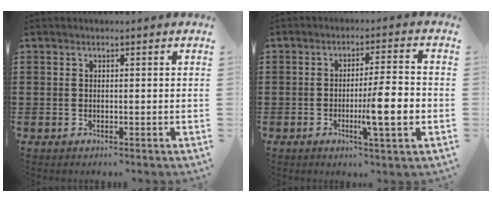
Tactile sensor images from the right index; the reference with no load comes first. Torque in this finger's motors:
{"motor_torque": [1.78, -0.36, 0.74, 0.17]}